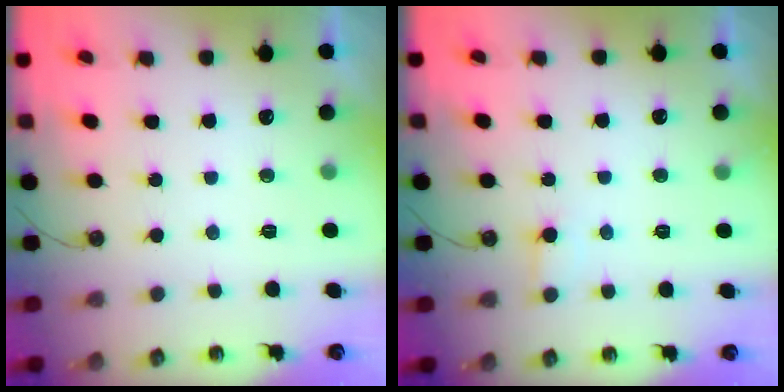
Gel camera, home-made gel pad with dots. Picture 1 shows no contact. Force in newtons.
{"total": 4.0, "press": 4.0, "slide": 0.4}